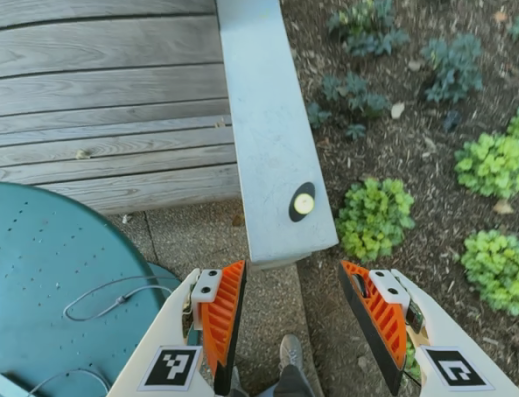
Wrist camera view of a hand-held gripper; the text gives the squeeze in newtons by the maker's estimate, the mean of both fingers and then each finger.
{"total": 0.0}